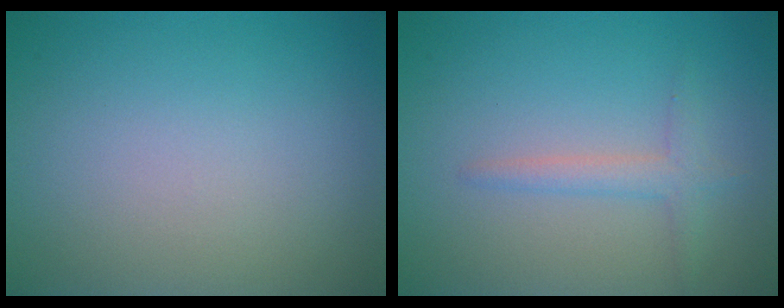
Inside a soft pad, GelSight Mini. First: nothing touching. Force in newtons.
{"total": 1.7, "press": 1.7, "slide": 0.1}